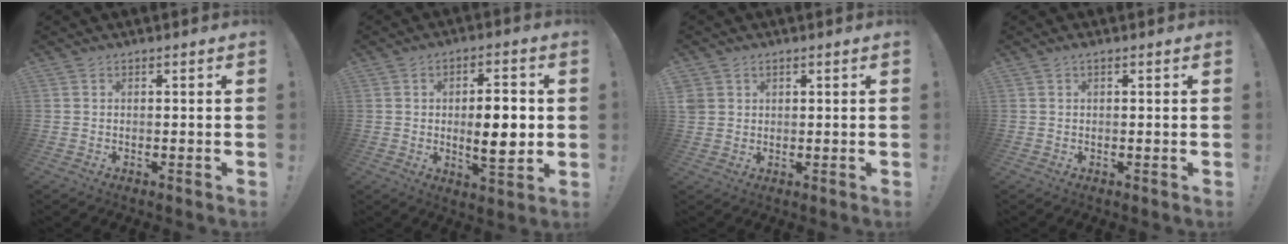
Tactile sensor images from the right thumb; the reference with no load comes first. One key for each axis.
{"total": 10.8, "fx": -0.3, "fy": 4.0, "fz": 10.0, "tx": -0.153, "ty": -0.004, "tz": -0.013}
{"total": 2.7, "fx": 1.5, "fy": 2.1, "fz": 0.6, "tx": -0.009, "ty": -0.005, "tz": 0.029}
{"total": 0.9, "fx": 0.4, "fy": 0.2, "fz": 0.7, "tx": -0.022, "ty": 0.005, "tz": 0.008}